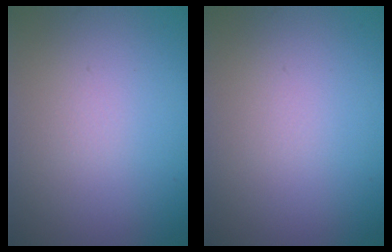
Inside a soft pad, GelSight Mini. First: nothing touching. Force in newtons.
{"total": 0.0}